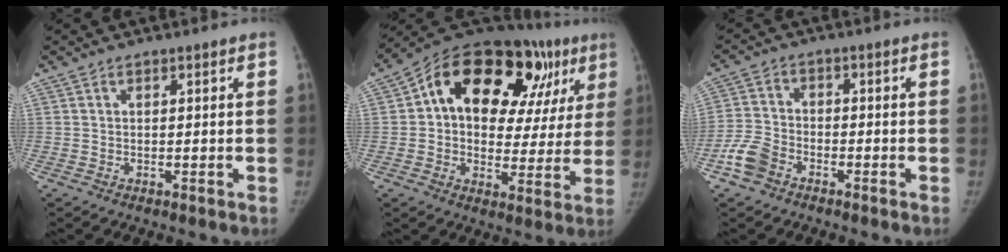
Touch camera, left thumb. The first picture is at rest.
{"total": 26.7, "force": [10.2, 15.5, 19.2], "torque": [-0.239, 0.043, 0.154]}
{"total": 5.8, "force": [-3.5, 3.9, 2.6], "torque": [-0.052, 0.016, -0.074]}